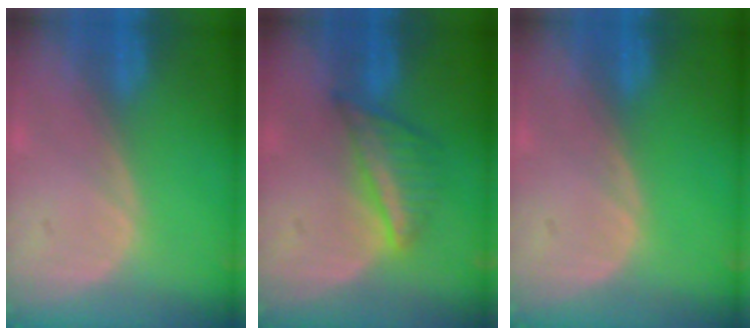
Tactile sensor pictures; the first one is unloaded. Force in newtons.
{"total": 5.4, "press": 5.4, "slide": 0.6}
{"total": 0.0}